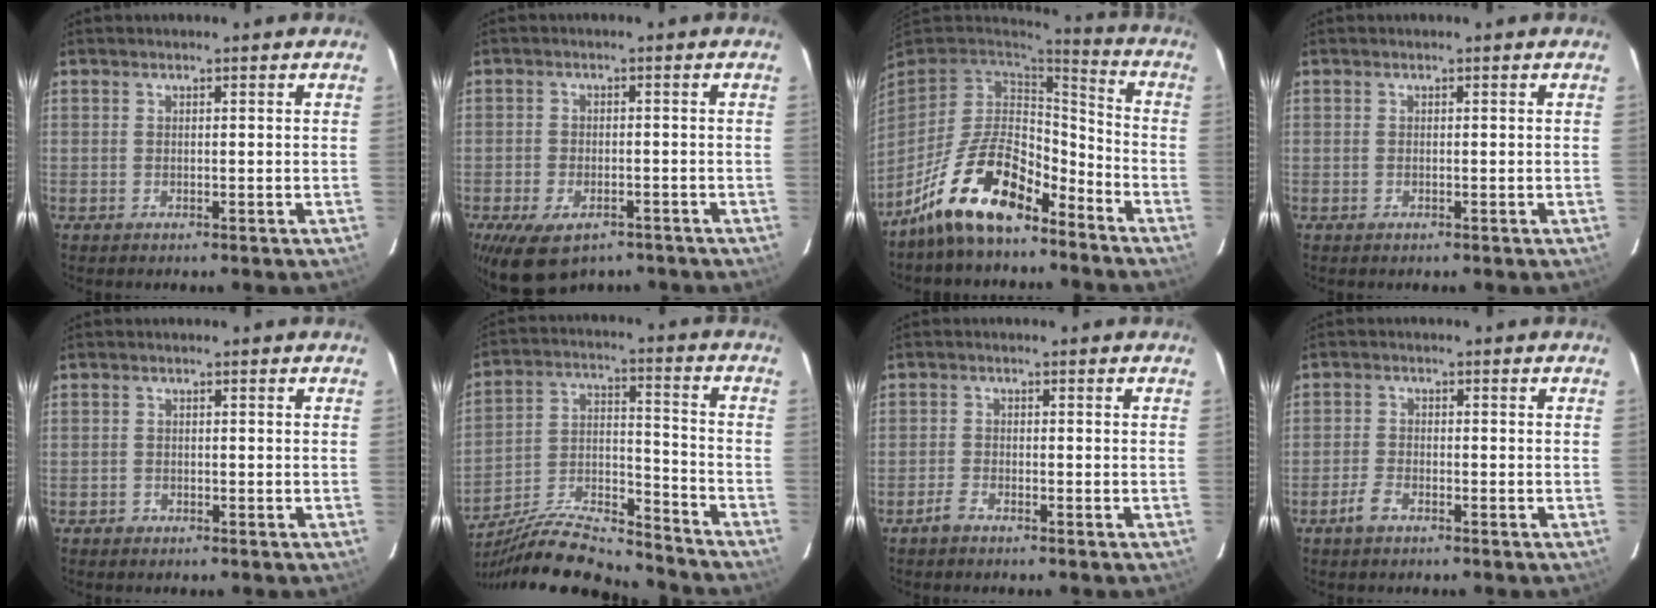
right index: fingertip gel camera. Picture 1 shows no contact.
{"total": 10.4, "force": [-6.8, 5.4, 5.7], "torque": [-0.123, -0.020, -0.103]}
{"total": 16.2, "force": [-11.1, 6.6, 9.9], "torque": [-0.203, 0.009, -0.199]}
{"total": 0.0}
{"total": 1.2, "force": [-0.8, 0.8, 0.0], "torque": [-0.003, 0.003, -0.013]}
{"total": 18.6, "force": [-16.3, 3.9, 7.9], "torque": [-0.154, 0.000, -0.275]}
{"total": 2.2, "force": [-1.8, 0.7, 0.9], "torque": [-0.033, 0.002, -0.038]}
{"total": 3.2, "force": [-2.2, 1.3, 2.0], "torque": [-0.057, 0.001, -0.044]}